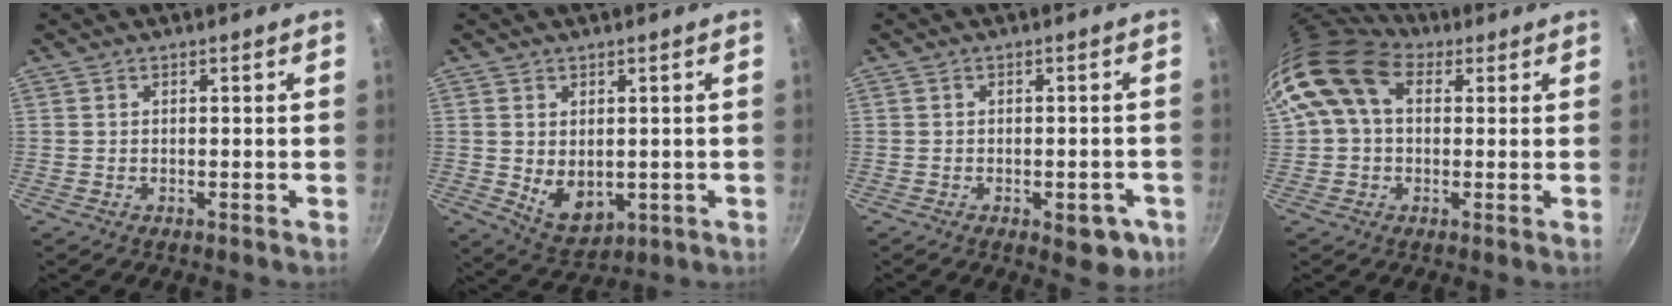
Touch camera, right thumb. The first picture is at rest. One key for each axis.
{"total": 7.1, "fx": 0.1, "fy": 4.9, "fz": 5.1, "tx": -0.071, "ty": -0.018, "tz": 0.021}
{"total": 6.5, "fx": -2.6, "fy": 3.4, "fz": 4.9, "tx": -0.032, "ty": 0.017, "tz": -0.025}
{"total": 13.1, "fx": 4.0, "fy": 9.1, "fz": 8.6, "tx": -0.157, "ty": 0.019, "tz": 0.060}